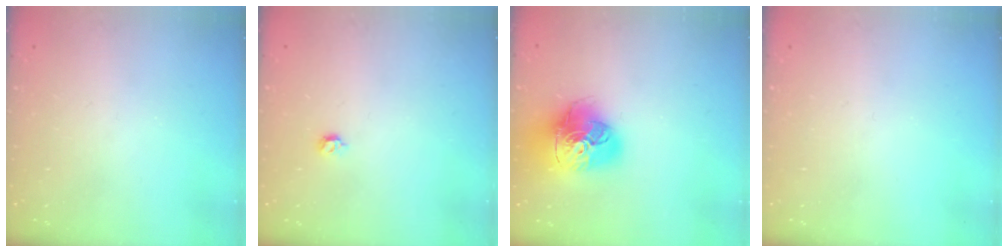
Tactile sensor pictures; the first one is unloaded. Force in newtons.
{"total": 4.6, "press": 4.5, "slide": 0.9}
{"total": 20.5, "press": 20.4, "slide": 2.4}
{"total": 0.0}